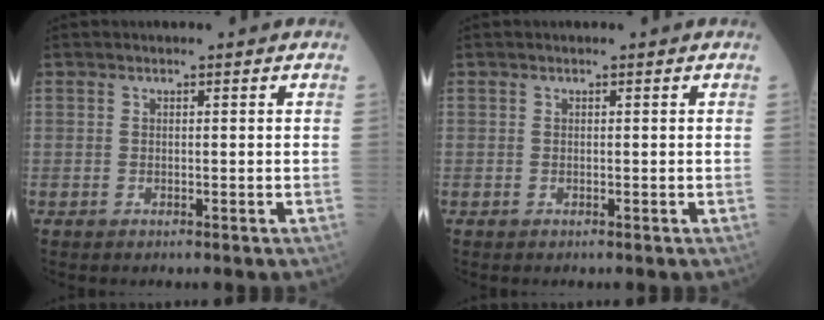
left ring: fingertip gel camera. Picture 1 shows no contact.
{"total": 0.0}